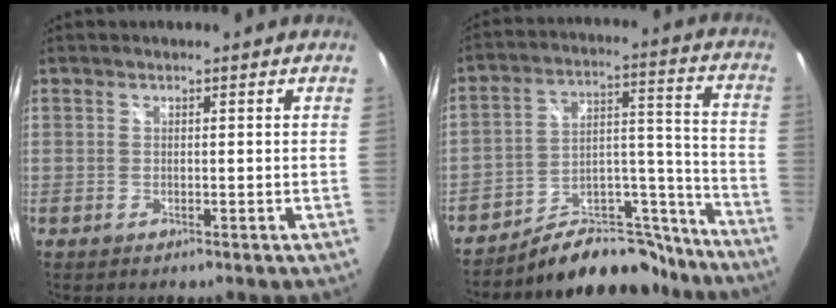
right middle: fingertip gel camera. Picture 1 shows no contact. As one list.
[{"total": 16.9, "force": [-15.0, 6.4, 4.4], "torque": [-0.053, 0.078, -0.212]}]